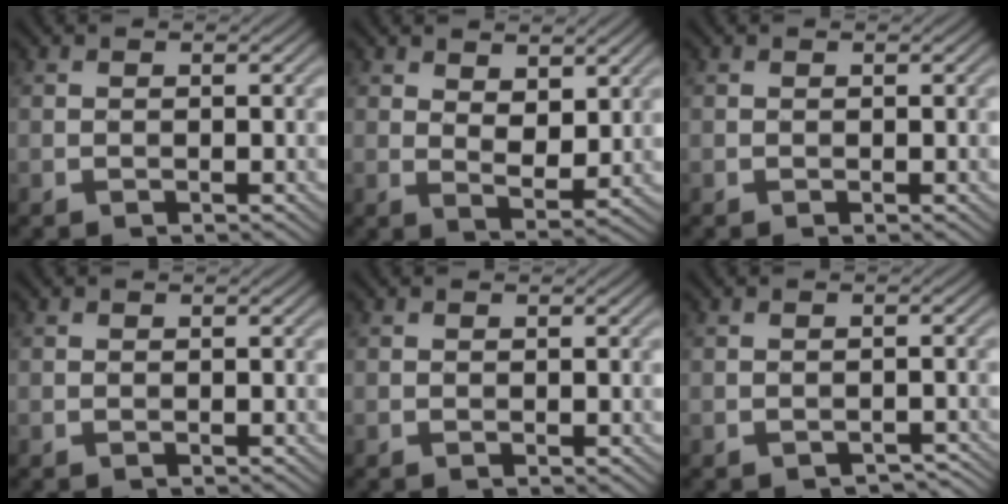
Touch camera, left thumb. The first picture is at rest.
{"total": 5.0, "force": [2.9, 2.2, 3.3], "torque": [-0.067, -0.010, 0.058]}
{"total": 0.0}
{"total": 0.0}
{"total": 0.0}
{"total": 1.1, "force": [-1.1, 0.3, 0.0], "torque": [-0.001, 0.004, -0.015]}